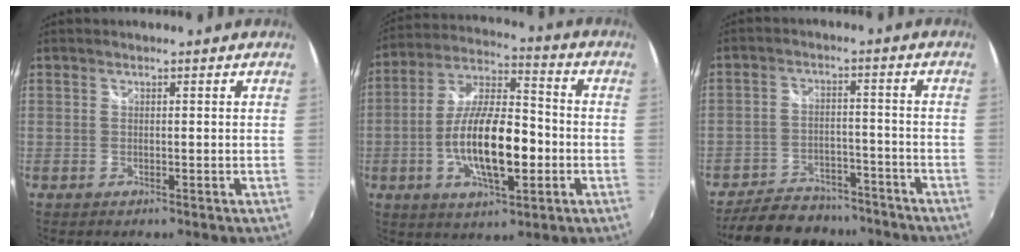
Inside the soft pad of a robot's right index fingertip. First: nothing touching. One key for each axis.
{"total": 16.1, "fx": -3.7, "fy": 5.8, "fz": 14.5, "tx": -0.276, "ty": 0.005, "tz": -0.066}
{"total": 15.8, "fx": -13.3, "fy": 6.8, "fz": 5.1, "tx": -0.131, "ty": 0.018, "tz": -0.181}